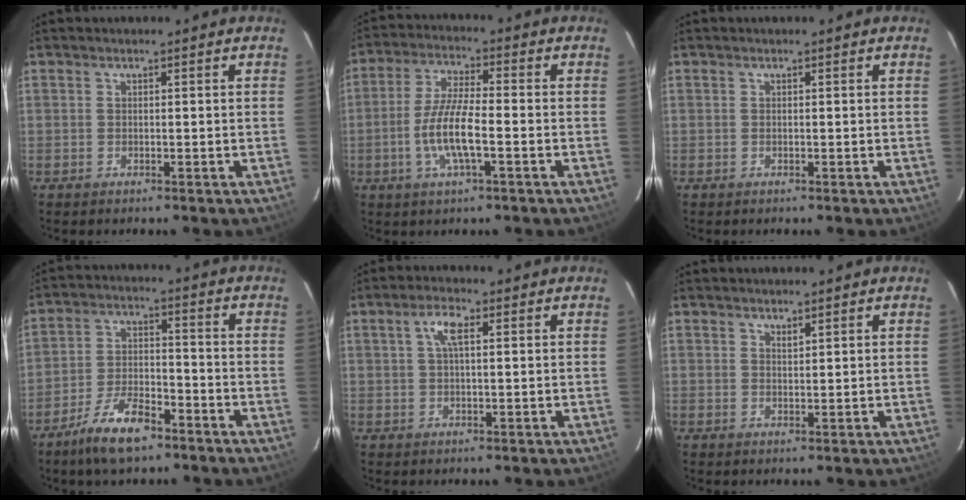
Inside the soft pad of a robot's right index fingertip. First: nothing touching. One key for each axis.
{"total": 9.0, "fx": -2.7, "fy": 1.9, "fz": 8.4, "tx": -0.172, "ty": -0.003, "tz": -0.053}
{"total": 0.0}
{"total": 9.2, "fx": -6.3, "fy": 3.3, "fz": 5.8, "tx": -0.131, "ty": -0.002, "tz": -0.114}
{"total": 3.4, "fx": 1.0, "fy": 0.9, "fz": 3.1, "tx": -0.064, "ty": 0.008, "tz": 0.019}
{"total": 0.9, "fx": 0.8, "fy": 0.3, "fz": 0.3, "tx": -0.004, "ty": 0.000, "tz": 0.014}